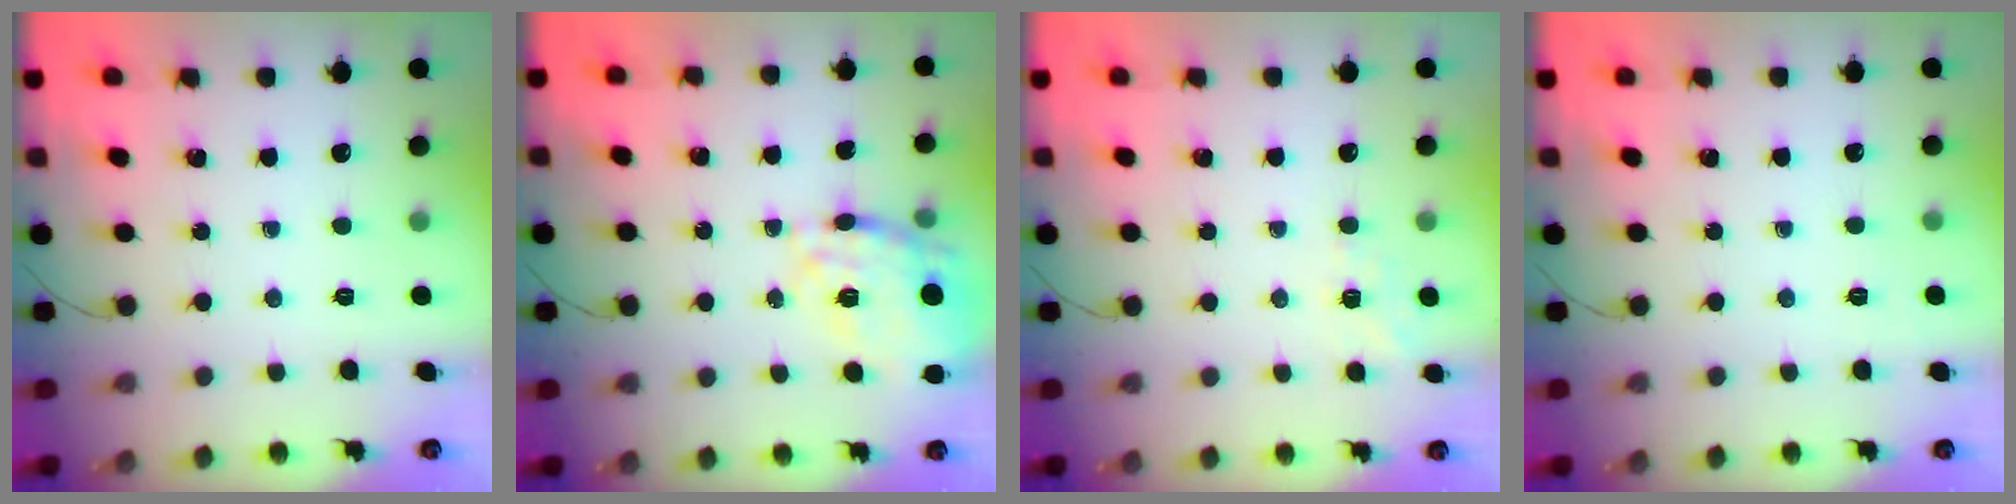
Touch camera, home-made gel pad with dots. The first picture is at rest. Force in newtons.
{"total": 23.1, "press": 23.0, "slide": 2.1}
{"total": 6.6, "press": 6.4, "slide": 1.7}
{"total": 5.2, "press": 5.1, "slide": 1.1}